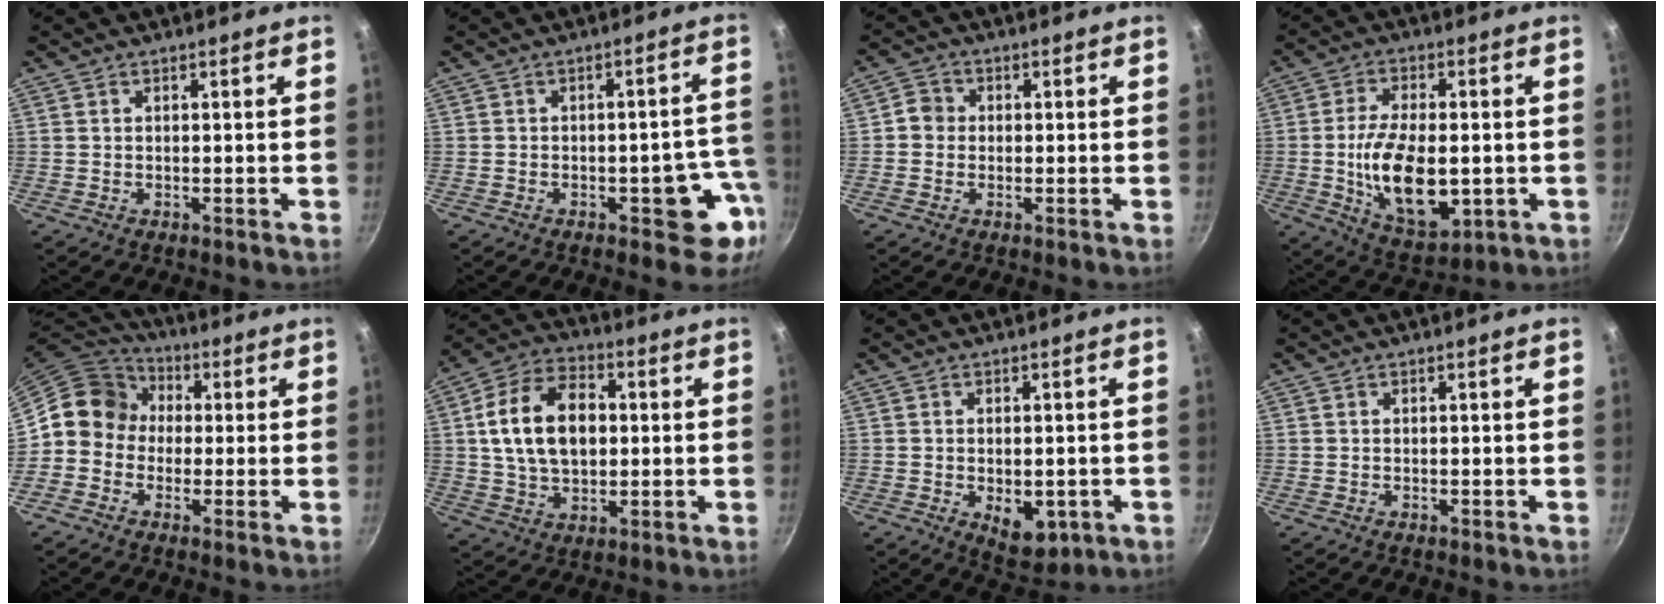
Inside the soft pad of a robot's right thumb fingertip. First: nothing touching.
{"total": 8.8, "force": [-3.3, 4.5, 6.8], "torque": [-0.015, 0.031, -0.039]}
{"total": 3.3, "force": [-0.3, 3.0, 1.2], "torque": [-0.006, 0.006, -0.016]}
{"total": 15.8, "force": [-1.8, 8.3, 13.4], "torque": [-0.224, -0.001, -0.020]}
{"total": 10.4, "force": [0.4, 9.4, 4.5], "torque": [-0.046, 0.026, -0.023]}
{"total": 16.2, "force": [1.9, 10.7, 12.0], "torque": [-0.185, 0.015, 0.024]}
{"total": 7.5, "force": [-2.0, 4.5, 5.7], "torque": [-0.058, -0.002, -0.015]}
{"total": 0.0}